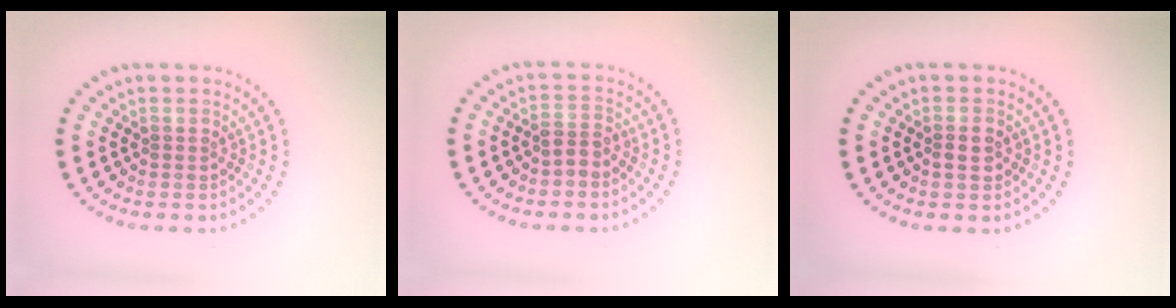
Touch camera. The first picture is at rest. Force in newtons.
{"total": 1.9, "press": 1.5, "slide": 1.2}
{"total": 1.4, "press": 1.4, "slide": 0.3}